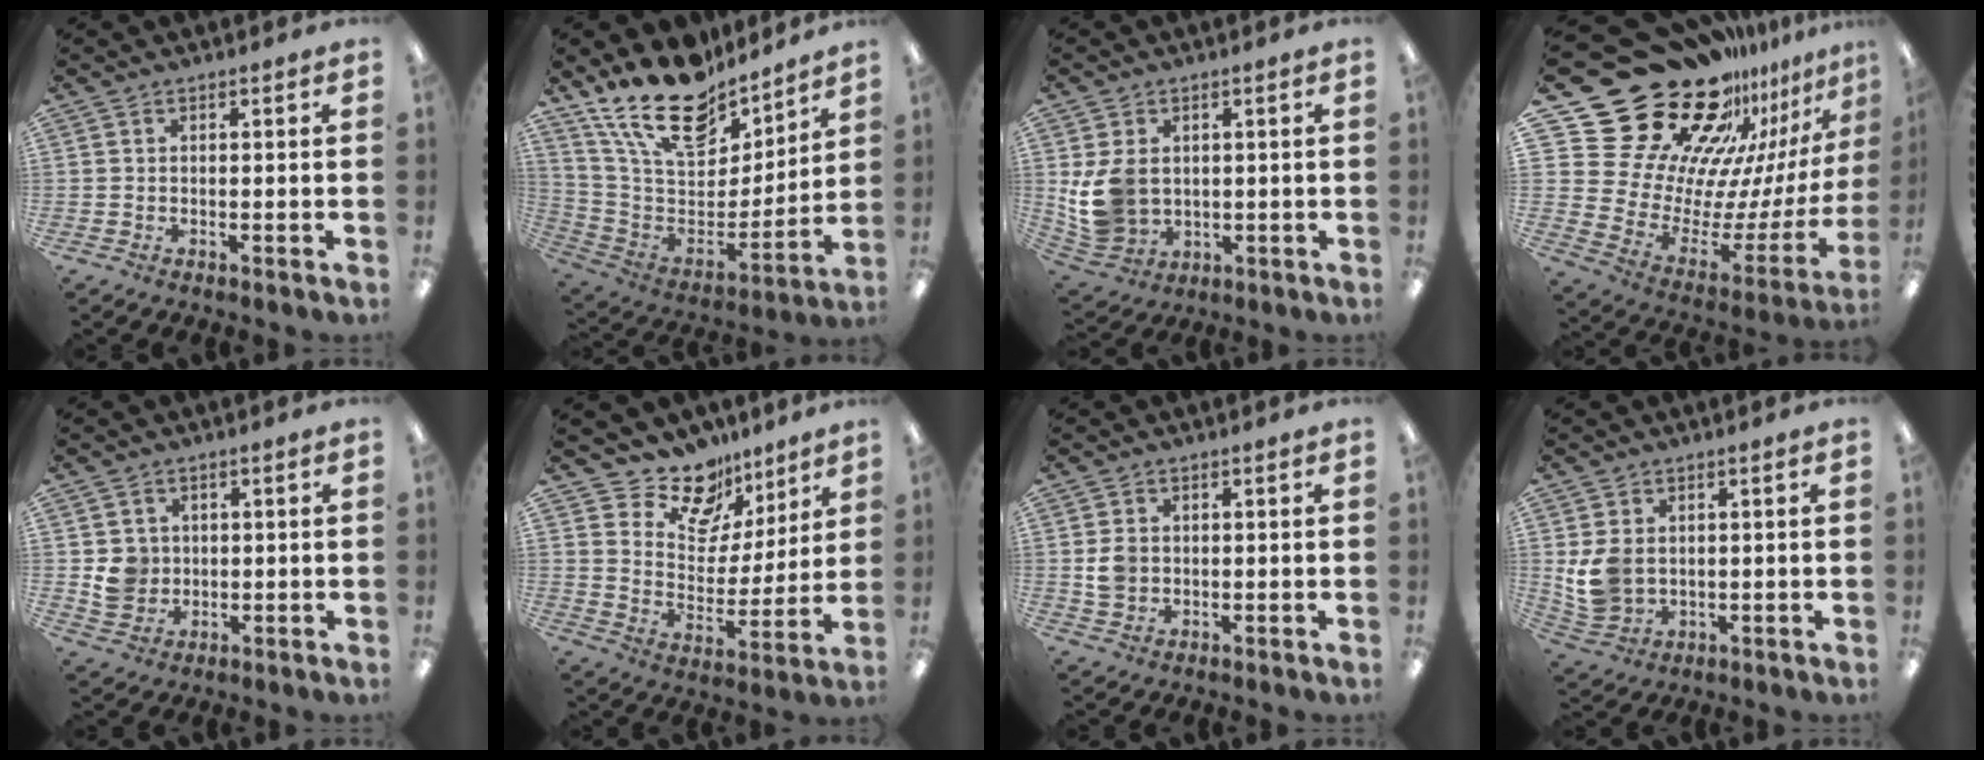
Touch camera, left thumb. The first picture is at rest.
{"total": 21.7, "force": [16.5, 10.1, 9.8], "torque": [-0.184, -0.111, 0.298]}
{"total": 10.0, "force": [1.0, 8.1, 5.8], "torque": [-0.141, 0.011, 0.025]}
{"total": 31.9, "force": [22.1, 18.0, 14.4], "torque": [-0.228, -0.215, 0.452]}
{"total": 5.3, "force": [0.5, 5.1, 1.5], "torque": [-0.014, 0.004, 0.009]}
{"total": 14.7, "force": [11.3, 8.2, 4.5], "torque": [-0.084, -0.078, 0.211]}
{"total": 4.0, "force": [0.3, 3.4, 2.0], "torque": [-0.031, 0.004, 0.005]}
{"total": 7.7, "force": [0.9, 6.2, 4.5], "torque": [-0.103, 0.006, 0.021]}